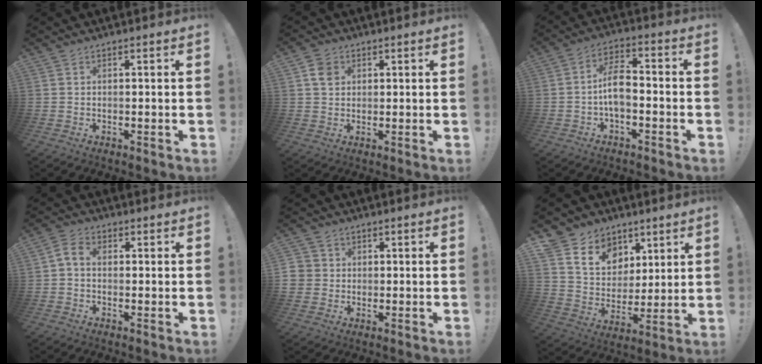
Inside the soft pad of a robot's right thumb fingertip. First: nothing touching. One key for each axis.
{"total": 4.6, "fx": 1.7, "fy": 3.8, "fz": 2.1, "tx": -0.013, "ty": -0.003, "tz": 0.029}
{"total": 8.7, "fx": -1.7, "fy": 4.6, "fz": 7.1, "tx": -0.140, "ty": 0.014, "tz": -0.029}
{"total": 4.9, "fx": 0.4, "fy": 3.5, "fz": 3.5, "tx": -0.071, "ty": 0.011, "tz": 0.009}
{"total": 4.2, "fx": 0.7, "fy": 4.1, "fz": 0.3, "tx": -0.005, "ty": 0.000, "tz": 0.011}
{"total": 11.7, "fx": 6.7, "fy": 9.1, "fz": 3.0, "tx": -0.048, "ty": -0.049, "tz": 0.134}